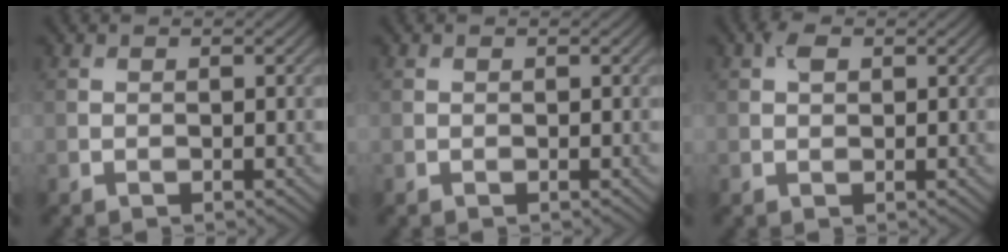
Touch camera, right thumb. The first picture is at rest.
{"total": 0.0}
{"total": 1.7, "force": [0.7, 1.0, 1.2], "torque": [-0.023, 0.005, 0.011]}